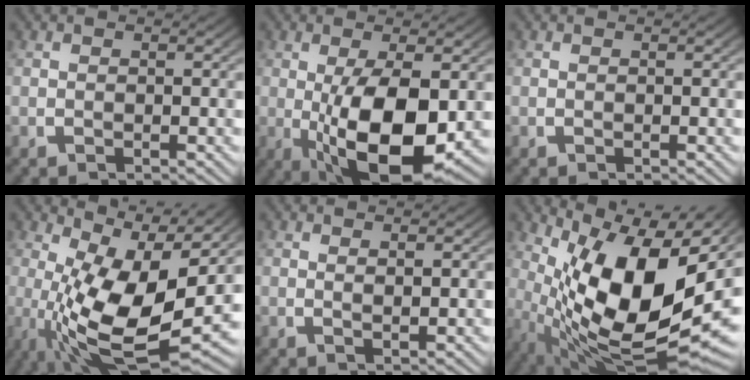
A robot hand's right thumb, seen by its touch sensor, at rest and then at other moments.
{"total": 12.3, "force": [-2.2, 6.0, 10.5], "torque": [-0.197, -0.052, -0.005]}
{"total": 0.0}
{"total": 13.8, "force": [0.3, 6.8, 12.0], "torque": [-0.232, -0.061, 0.035]}
{"total": 1.0, "force": [0.7, 0.0, 0.7], "torque": [-0.009, -0.004, 0.017]}
{"total": 21.3, "force": [-0.4, 11.6, 17.9], "torque": [-0.306, -0.056, 0.034]}